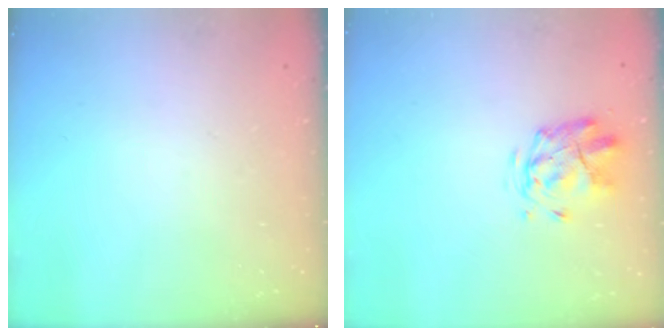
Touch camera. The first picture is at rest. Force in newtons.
{"total": 2.7, "press": 2.4, "slide": 1.2}